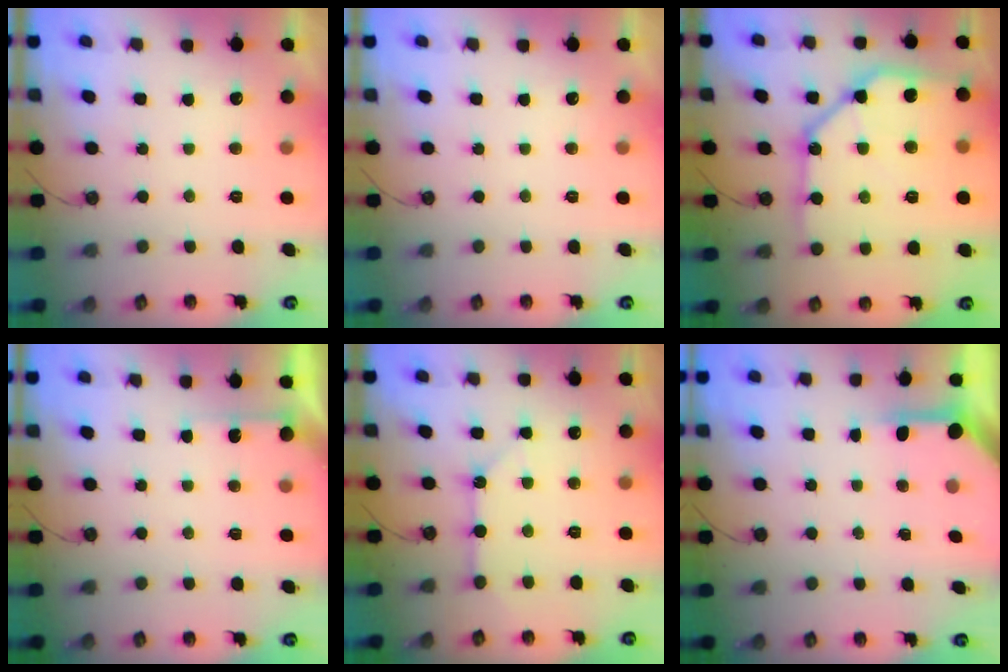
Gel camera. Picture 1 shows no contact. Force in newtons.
{"total": 0.0}
{"total": 18.2, "press": 18.1, "slide": 1.9}
{"total": 3.3, "press": 3.3, "slide": 0.5}
{"total": 3.1, "press": 3.1, "slide": 0.4}
{"total": 3.8, "press": 3.8, "slide": 0.5}